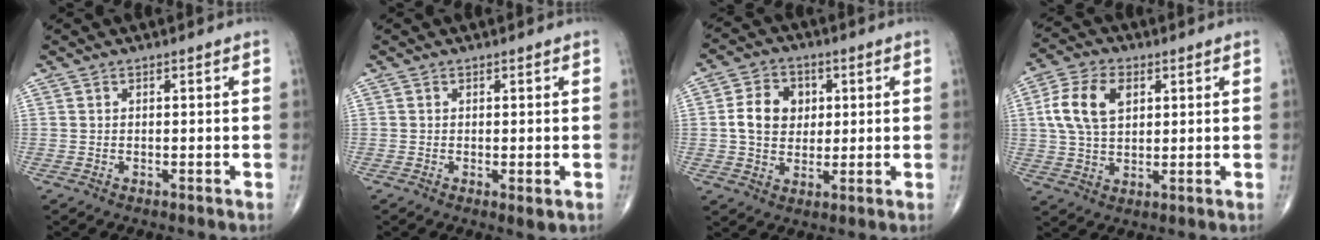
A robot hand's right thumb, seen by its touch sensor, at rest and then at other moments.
{"total": 1.6, "force": [-0.3, 0.5, 1.5], "torque": [-0.026, -0.006, -0.002]}
{"total": 8.8, "force": [1.3, 7.1, 5.1], "torque": [-0.062, 0.002, 0.019]}
{"total": 10.4, "force": [2.7, 6.6, 7.6], "torque": [-0.145, 0.007, 0.049]}